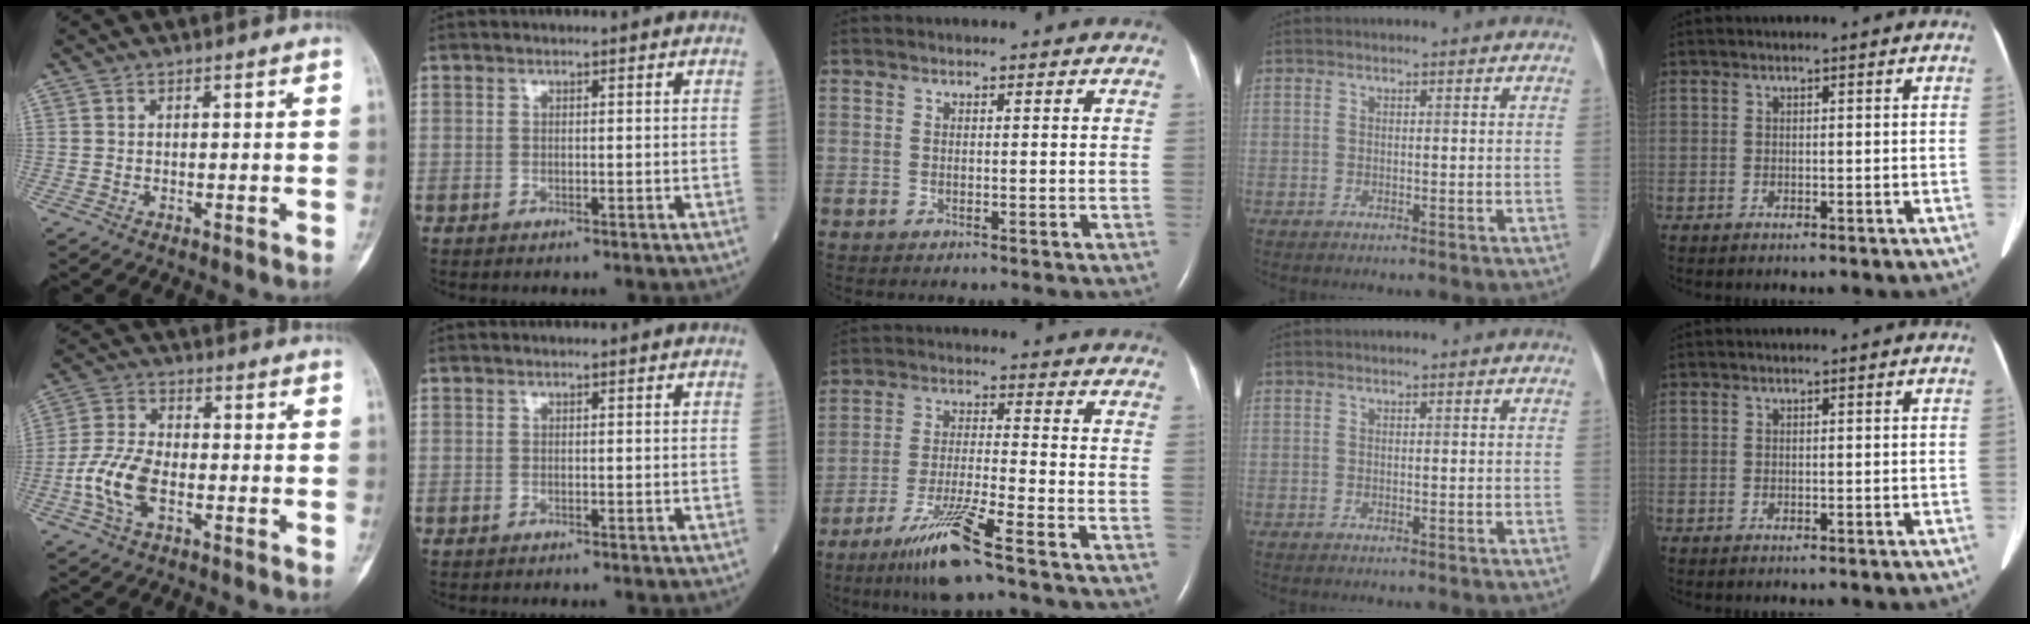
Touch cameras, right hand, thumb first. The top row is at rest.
{"thumb": {"total": 9.2, "force": [-2.9, 4.9, 7.2], "torque": [-0.157, 0.018, -0.060]}, "middle": {"total": 9.9, "force": [-6.6, -0.5, 7.4], "torque": [-0.147, -0.032, -0.126]}}